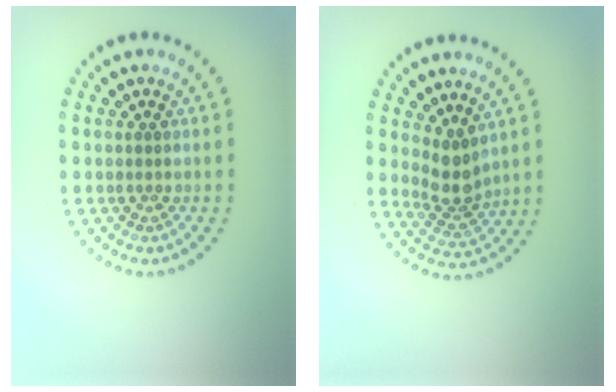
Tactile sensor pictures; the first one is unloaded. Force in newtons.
{"total": 2.7, "press": 2.0, "slide": 1.8}